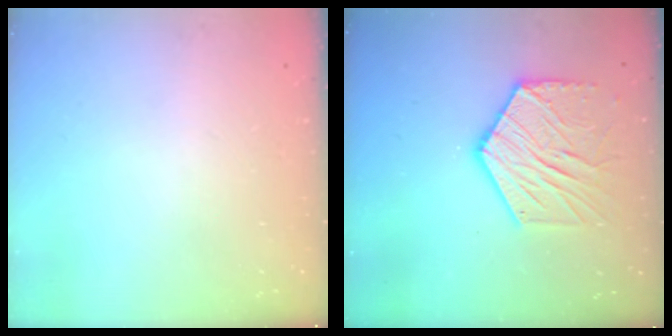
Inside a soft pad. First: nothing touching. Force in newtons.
{"total": 15.5, "press": 15.5, "slide": 1.2}